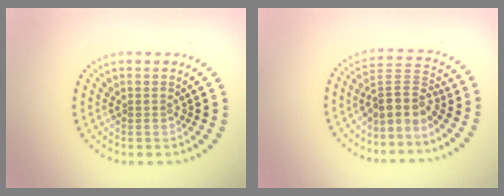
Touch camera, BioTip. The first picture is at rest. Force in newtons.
{"total": 3.5, "press": 2.6, "slide": 2.4}